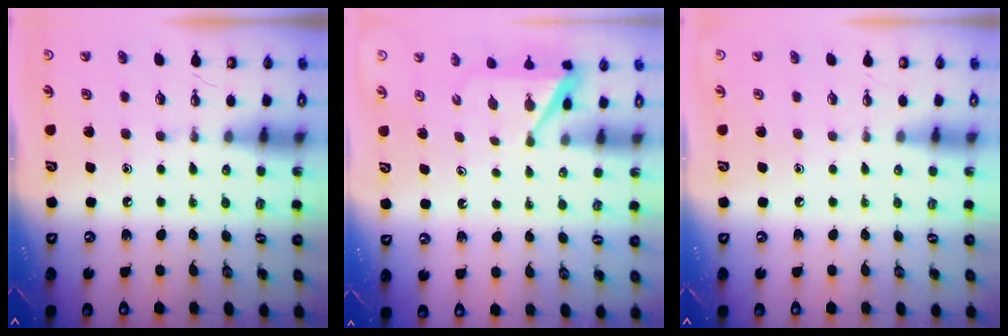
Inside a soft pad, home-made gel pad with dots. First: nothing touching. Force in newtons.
{"total": 4.7, "press": 4.7, "slide": 0.5}
{"total": 0.0}